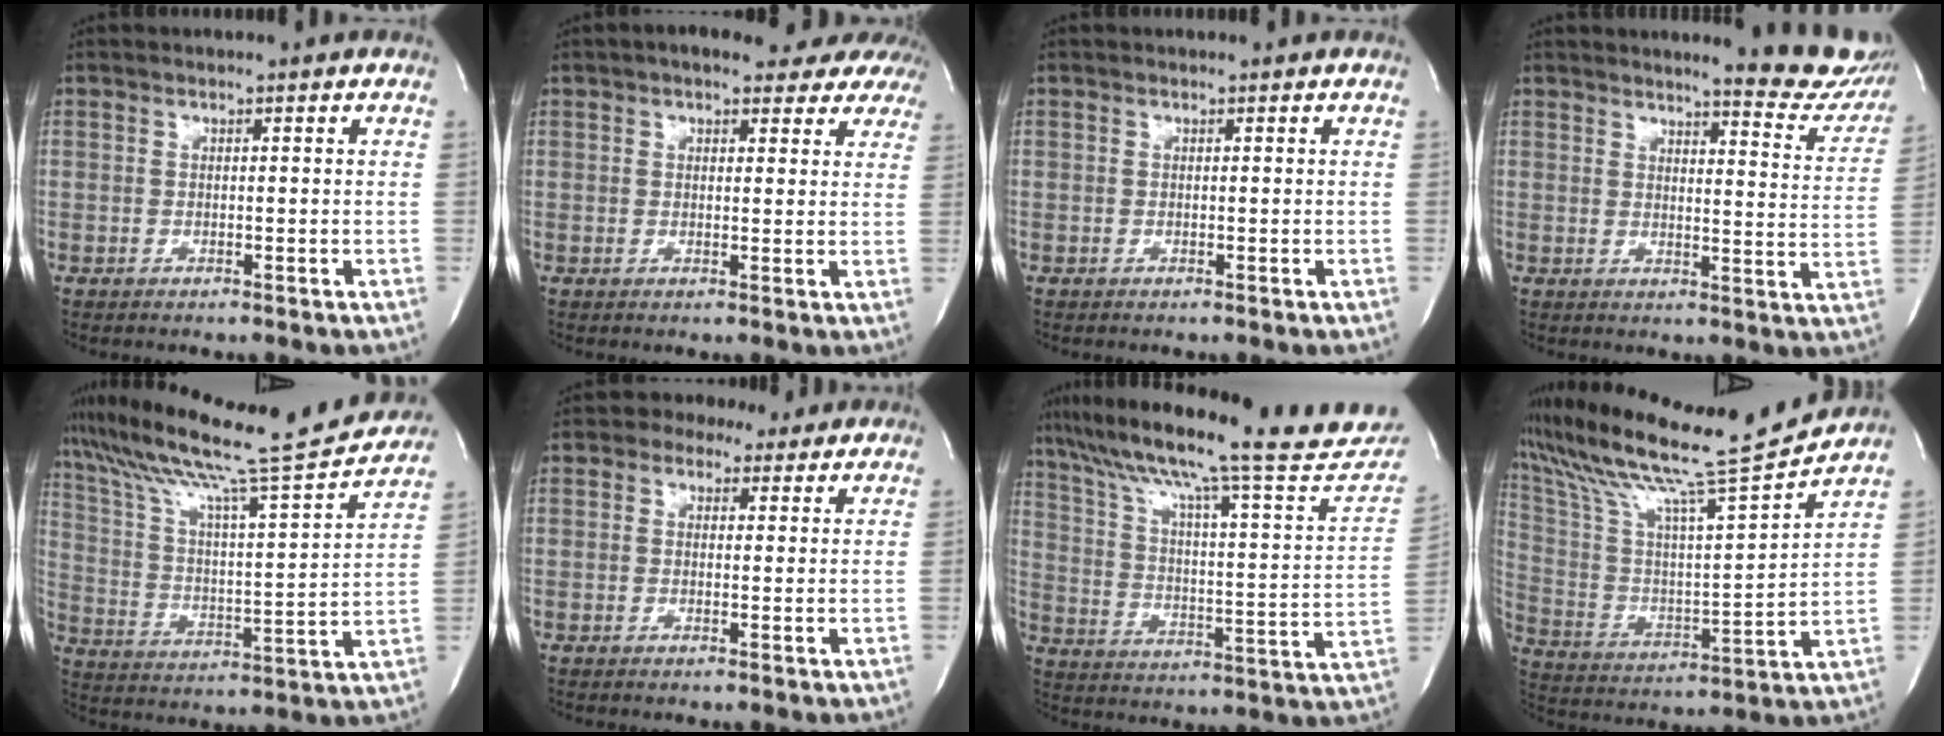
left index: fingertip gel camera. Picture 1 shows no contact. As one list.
[{"total": 12.3, "force": [10.6, 3.9, 5.0], "torque": [-0.044, 0.027, 0.114]}, {"total": 0.0}, {"total": 12.2, "force": [11.3, 1.5, 4.2], "torque": [-0.035, -0.055, 0.111]}, {"total": 22.4, "force": [20.0, -0.2, 10.2], "torque": [-0.179, -0.030, 0.298]}, {"total": 4.5, "force": [3.1, 3.0, 1.4], "torque": [-0.020, 0.025, 0.043]}, {"total": 30.3, "force": [25.6, 2.4, 16.0], "torque": [-0.263, -0.042, 0.344]}, {"total": 19.6, "force": [17.7, -2.0, 8.3], "torque": [-0.173, -0.038, 0.296]}]